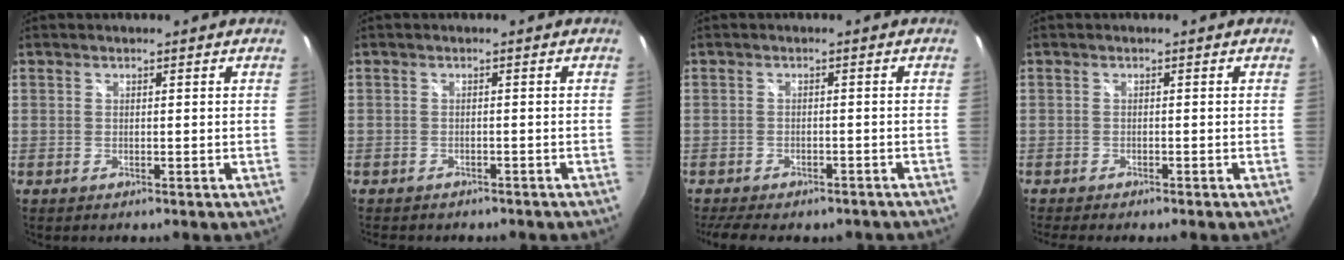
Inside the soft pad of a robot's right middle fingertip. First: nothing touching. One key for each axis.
{"total": 3.9, "fx": -3.3, "fy": 1.4, "fz": 1.3, "tx": -0.028, "ty": -0.012, "tz": -0.042}
{"total": 9.3, "fx": -7.6, "fy": 3.2, "fz": 4.3, "tx": -0.094, "ty": -0.020, "tz": -0.103}
{"total": 3.0, "fx": -2.6, "fy": 0.0, "fz": 1.3, "tx": -0.028, "ty": -0.014, "tz": -0.042}